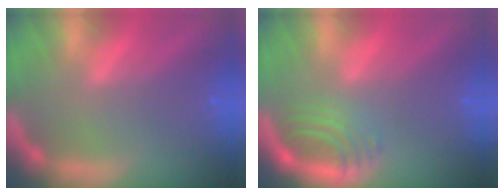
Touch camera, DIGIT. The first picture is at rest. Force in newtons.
{"total": 4.0}